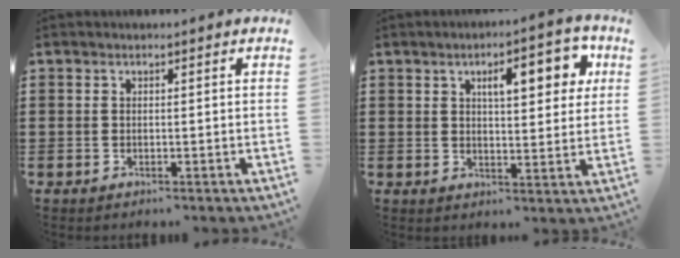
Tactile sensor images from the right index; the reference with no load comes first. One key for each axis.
{"total": 7.8, "fx": 3.3, "fy": 2.9, "fz": 6.4, "tx": -0.086, "ty": -0.007, "tz": 0.045}